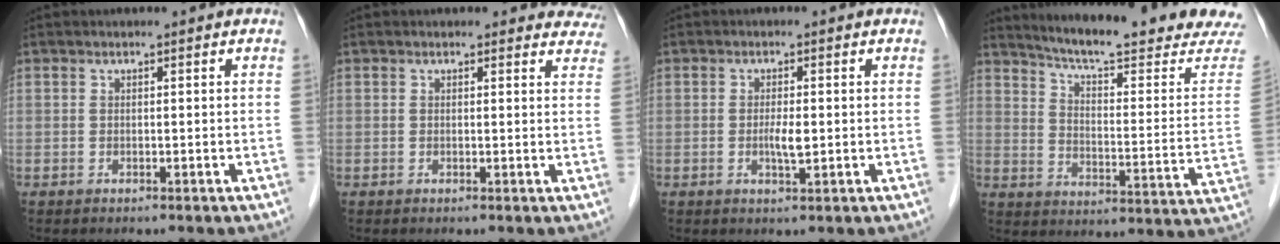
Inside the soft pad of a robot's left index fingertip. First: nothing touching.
{"total": 4.7, "force": [4.2, 2.2, 0.0], "torque": [0.031, -0.012, 0.014]}
{"total": 2.2, "force": [-0.4, 0.6, 2.1], "torque": [-0.041, -0.002, -0.007]}
{"total": 22.0, "force": [20.2, 0.3, 8.5], "torque": [-0.129, -0.088, 0.258]}